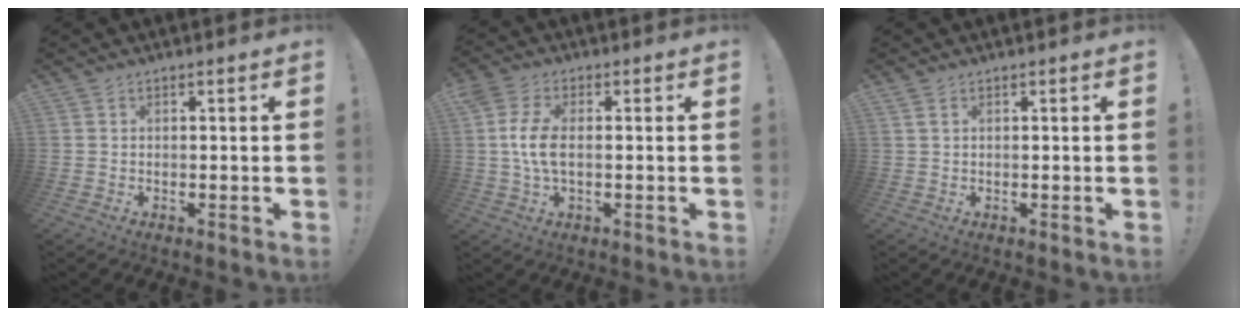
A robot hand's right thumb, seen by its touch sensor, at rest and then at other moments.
{"total": 8.4, "force": [0.4, 4.2, 7.2], "torque": [-0.135, -0.003, 0.008]}
{"total": 1.6, "force": [0.8, 0.6, 1.3], "torque": [-0.035, 0.005, 0.017]}